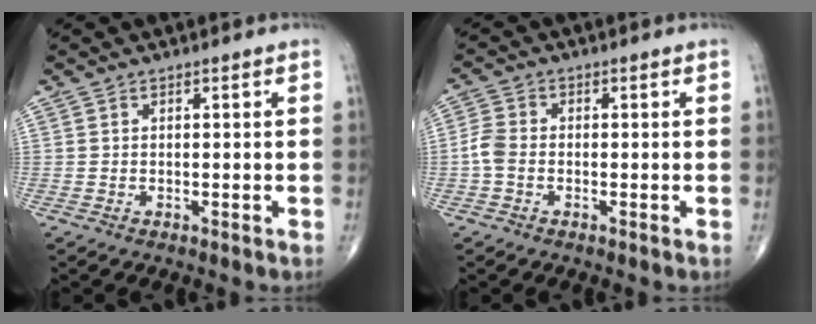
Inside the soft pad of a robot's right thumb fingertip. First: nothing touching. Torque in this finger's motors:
{"motor_torque": [-0.34, 0.40, 0.33, -0.18, 0.12]}